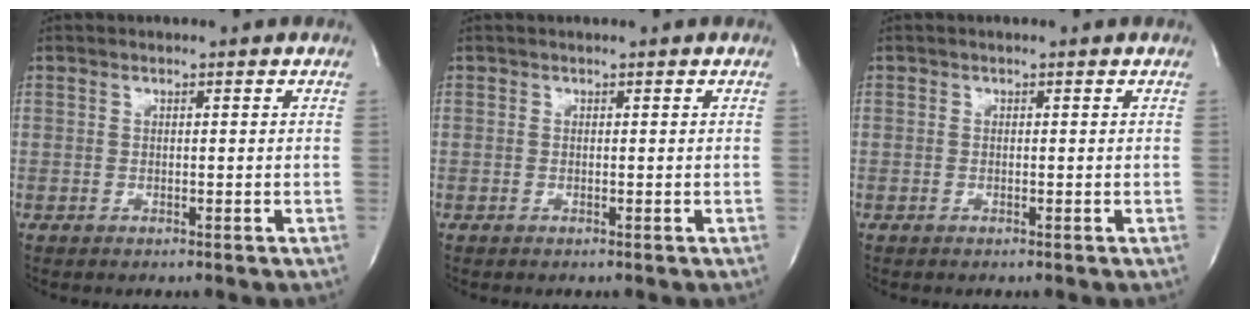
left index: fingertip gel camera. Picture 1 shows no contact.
{"total": 0.5, "force": [0.5, -0.1, 0.2], "torque": [-0.001, 0.006, 0.010]}
{"total": 0.0}